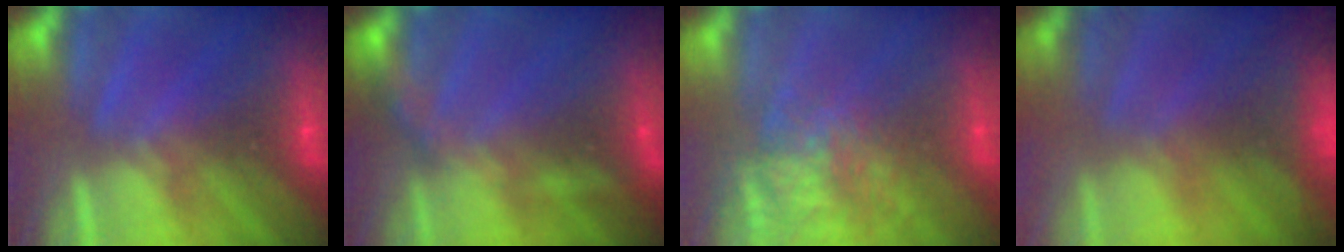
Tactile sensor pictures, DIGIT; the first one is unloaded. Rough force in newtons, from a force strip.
{"total": 2.7}
{"total": 3.6}
{"total": 8.4}